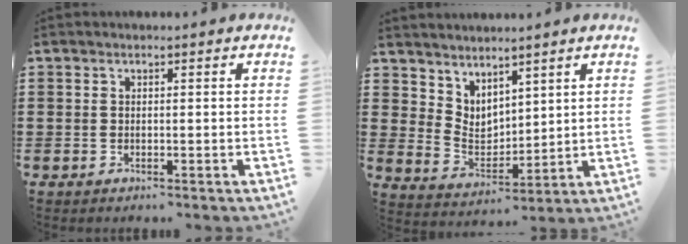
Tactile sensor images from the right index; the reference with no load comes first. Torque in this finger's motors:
{"motor_torque": [-0.18, 0.31, -0.03, -0.01]}